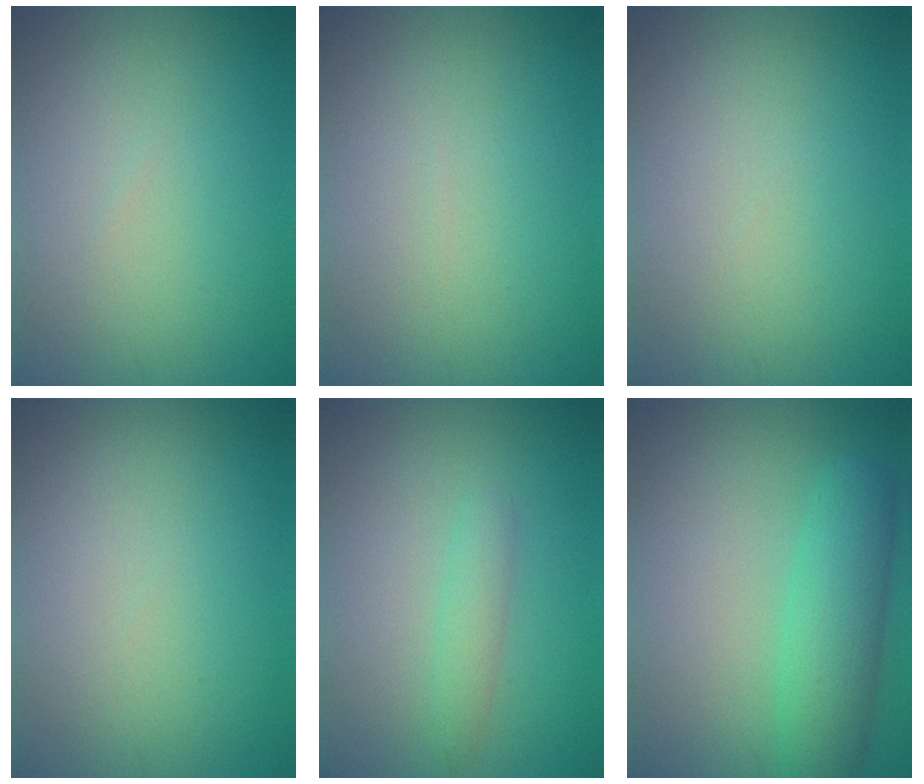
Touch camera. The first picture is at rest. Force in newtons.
{"total": 0.0}
{"total": 0.0}
{"total": 0.0}
{"total": 1.7, "press": 1.7, "slide": 0.1}
{"total": 4.9, "press": 4.8, "slide": 0.3}